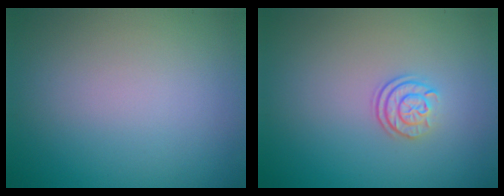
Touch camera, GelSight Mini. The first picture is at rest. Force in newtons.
{"total": 2.4, "press": 1.8, "slide": 1.5}